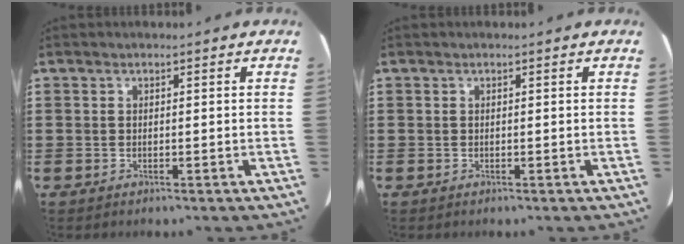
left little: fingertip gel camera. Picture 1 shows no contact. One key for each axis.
{"total": 0.0}